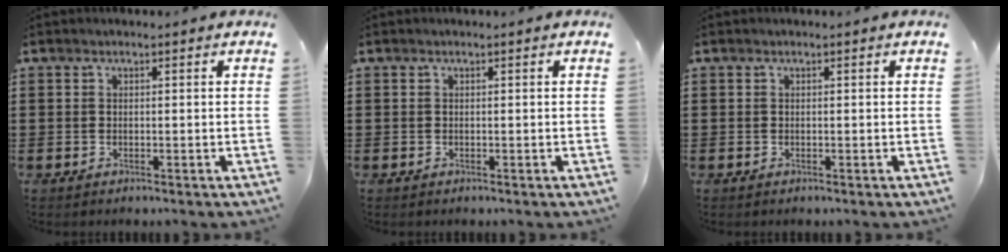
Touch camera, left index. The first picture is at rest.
{"total": 0.0}
{"total": 0.0}